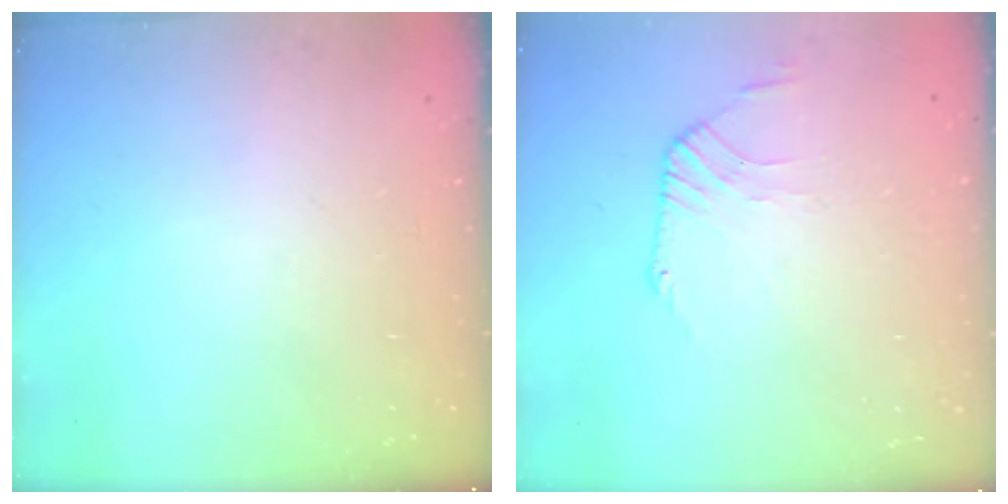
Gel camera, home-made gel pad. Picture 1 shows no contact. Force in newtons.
{"total": 3.4, "press": 3.3, "slide": 0.9}